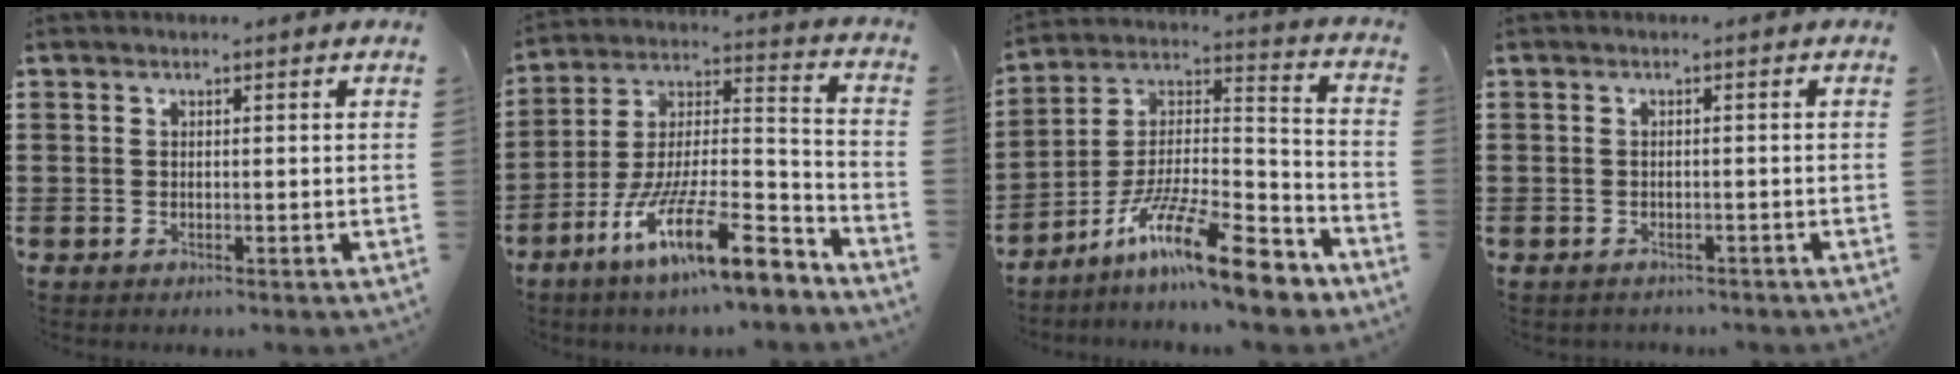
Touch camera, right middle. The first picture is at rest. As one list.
[{"total": 15.9, "force": [-11.2, 2.6, 11.0], "torque": [-0.201, 0.017, -0.203]}, {"total": 15.1, "force": [-10.8, 2.6, 10.3], "torque": [-0.188, 0.020, -0.200]}, {"total": 0.8, "force": [-0.7, 0.1, 0.1], "torque": [-0.005, -0.002, -0.015]}]